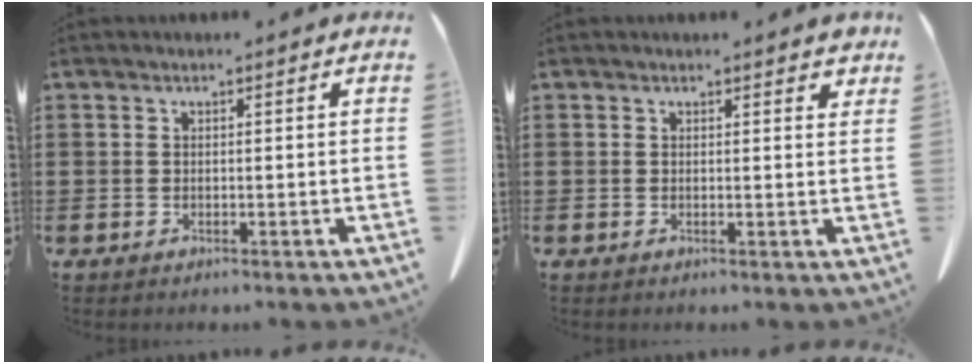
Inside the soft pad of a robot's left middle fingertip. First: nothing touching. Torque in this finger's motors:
{"motor_torque": [-0.01, 0.01, 0.00, 0.00]}